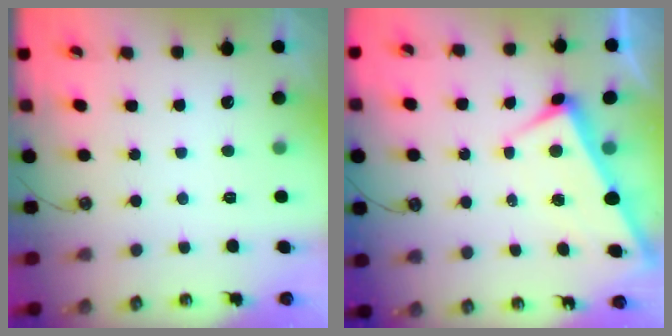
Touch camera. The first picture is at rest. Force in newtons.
{"total": 2.8, "press": 2.7, "slide": 0.6}